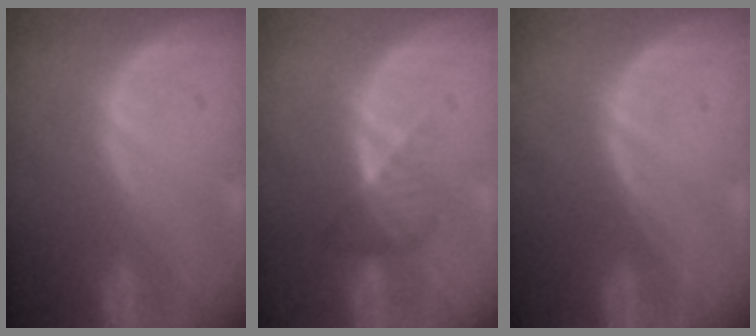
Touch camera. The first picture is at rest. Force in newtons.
{"total": 3.4, "press": 3.2, "slide": 1.1}
{"total": 0.0}